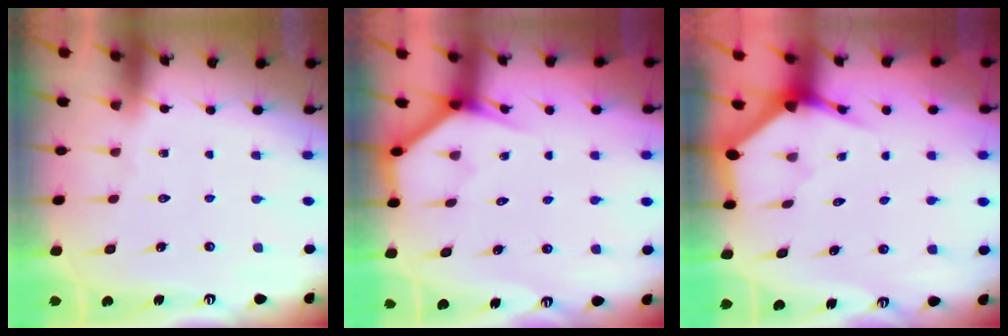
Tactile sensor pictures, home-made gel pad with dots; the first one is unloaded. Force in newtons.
{"total": 3.8, "press": 3.8, "slide": 0.3}
{"total": 3.4, "press": 3.4, "slide": 0.1}